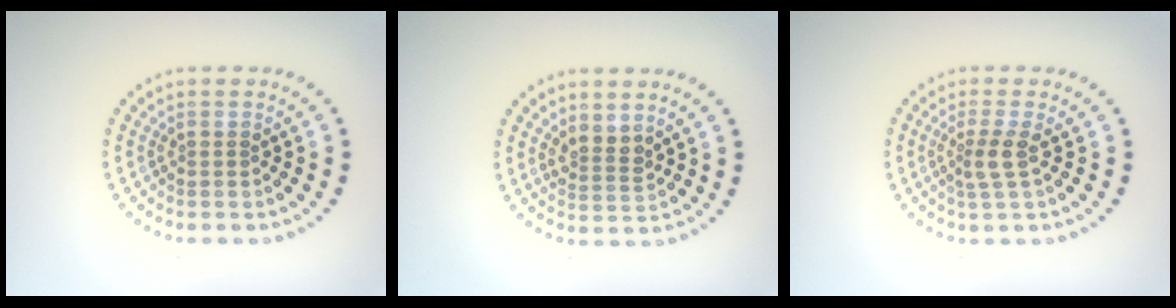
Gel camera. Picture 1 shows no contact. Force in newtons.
{"total": 2.1, "press": 1.7, "slide": 1.2}
{"total": 2.1, "press": 1.6, "slide": 1.3}